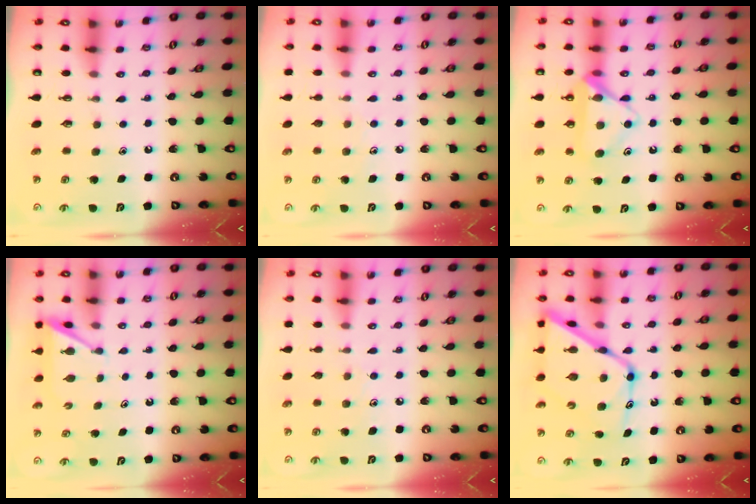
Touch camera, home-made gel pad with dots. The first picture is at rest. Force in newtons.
{"total": 3.9, "press": 3.8, "slide": 0.4}
{"total": 13.0, "press": 13.0, "slide": 0.5}
{"total": 4.9, "press": 4.9, "slide": 0.2}
{"total": 3.6, "press": 3.6, "slide": 0.4}
{"total": 17.3, "press": 17.2, "slide": 1.7}